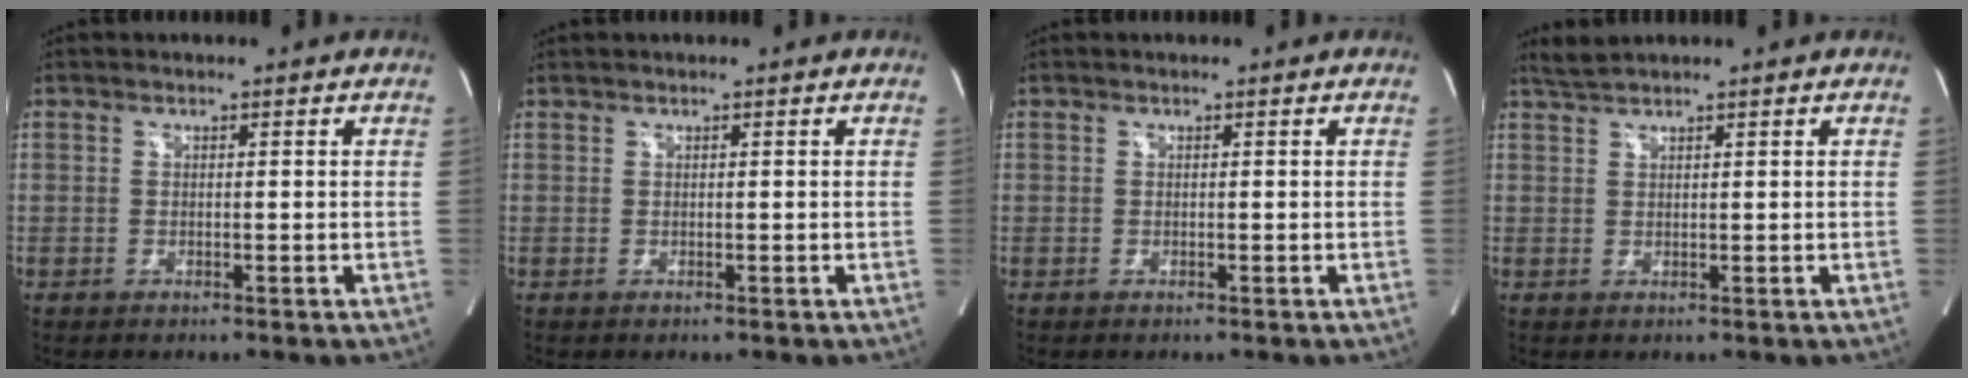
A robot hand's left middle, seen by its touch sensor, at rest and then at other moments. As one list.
[{"total": 0.0}, {"total": 0.0}, {"total": 2.0, "force": [1.9, -0.3, 0.4], "torque": [-0.012, 0.011, 0.044]}]